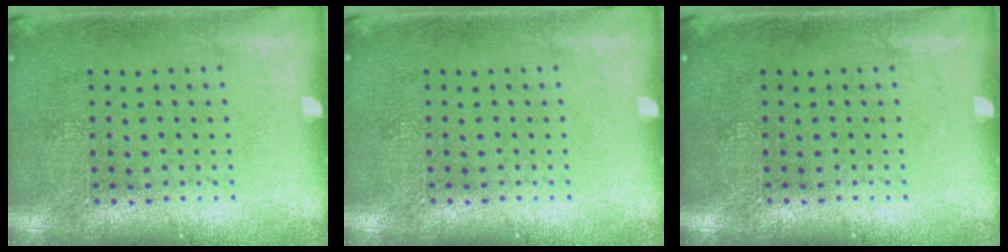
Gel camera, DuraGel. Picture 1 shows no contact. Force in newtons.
{"total": 0.0}
{"total": 0.0}